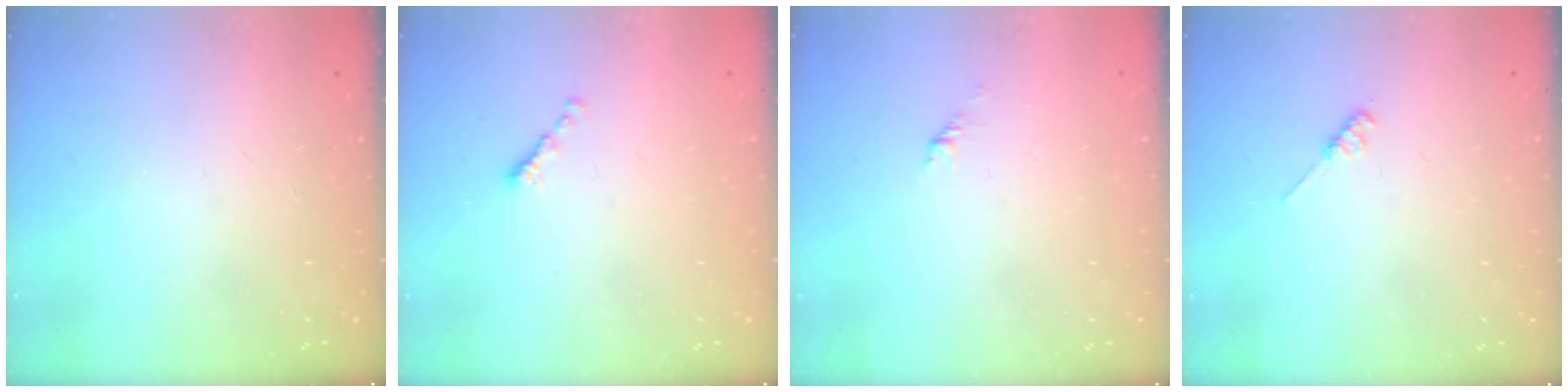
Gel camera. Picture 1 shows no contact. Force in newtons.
{"total": 0.0}
{"total": 1.5, "press": 1.4, "slide": 0.5}
{"total": 2.6, "press": 2.5, "slide": 0.4}